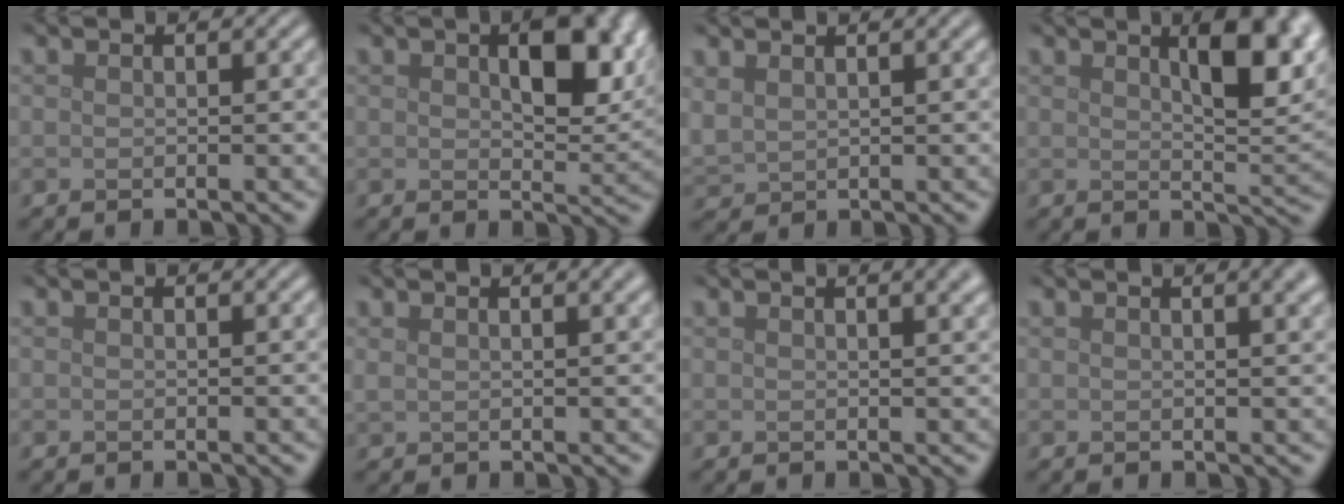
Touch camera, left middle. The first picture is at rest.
{"total": 7.0, "force": [2.1, 3.4, 5.8], "torque": [-0.083, 0.000, 0.038]}
{"total": 2.3, "force": [1.7, 1.0, 1.3], "torque": [-0.034, 0.005, 0.042]}
{"total": 7.3, "force": [3.1, 2.3, 6.2], "torque": [-0.083, 0.003, 0.050]}
{"total": 0.0}
{"total": 3.3, "force": [2.1, 1.3, 2.3], "torque": [-0.020, 0.011, 0.024]}
{"total": 3.7, "force": [2.0, 1.5, 2.7], "torque": [-0.012, 0.019, 0.010]}
{"total": 4.2, "force": [2.2, 1.8, 3.1], "torque": [-0.013, 0.022, 0.008]}